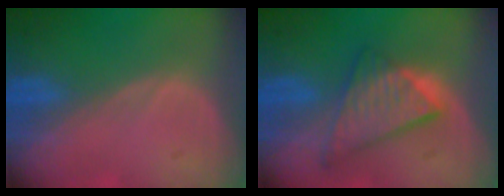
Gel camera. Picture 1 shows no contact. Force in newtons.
{"total": 8.6, "press": 7.4, "slide": 4.4}